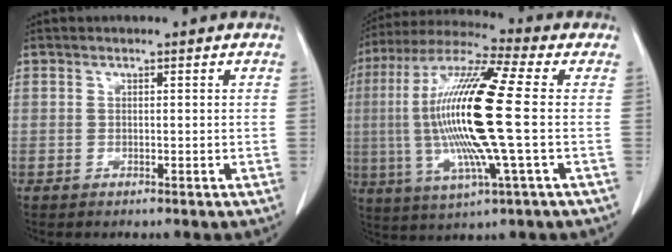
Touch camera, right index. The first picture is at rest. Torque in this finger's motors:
{"motor_torque": [2.14, 0.00, 1.05, 0.21]}